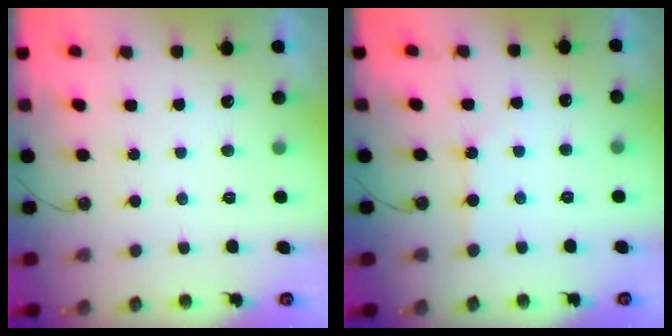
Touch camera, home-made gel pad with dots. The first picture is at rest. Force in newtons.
{"total": 2.7, "press": 2.7, "slide": 0.3}